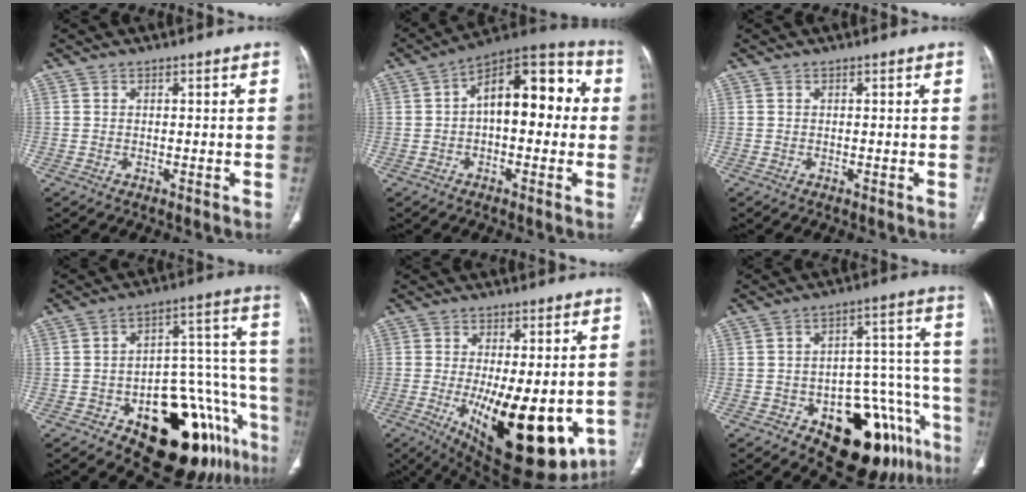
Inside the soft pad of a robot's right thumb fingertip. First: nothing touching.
{"total": 15.8, "force": [1.1, 8.4, 13.4], "torque": [-0.161, 0.046, 0.006]}
{"total": 0.0}
{"total": 23.0, "force": [-12.2, 9.9, 16.8], "torque": [-0.147, 0.094, -0.162]}
{"total": 20.6, "force": [-5.1, 8.2, 18.1], "torque": [-0.240, -0.032, -0.050]}
{"total": 20.0, "force": [-10.9, 9.2, 14.0], "torque": [-0.104, 0.086, -0.141]}